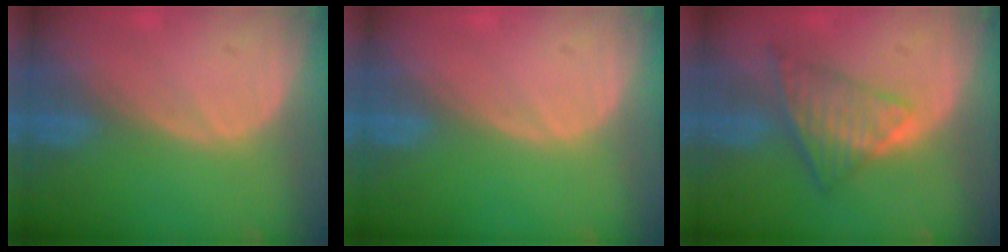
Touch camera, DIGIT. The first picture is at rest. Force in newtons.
{"total": 0.0}
{"total": 7.6, "press": 6.4, "slide": 4.2}